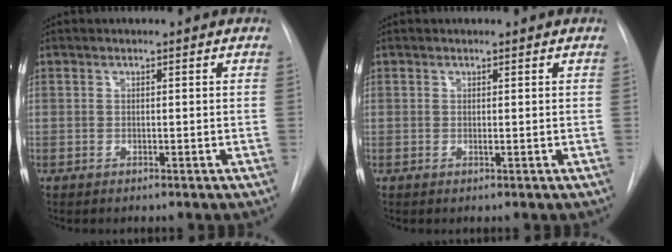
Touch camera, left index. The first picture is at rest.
{"total": 0.5, "force": [0.4, 0.0, 0.3], "torque": [-0.006, 0.000, 0.008]}